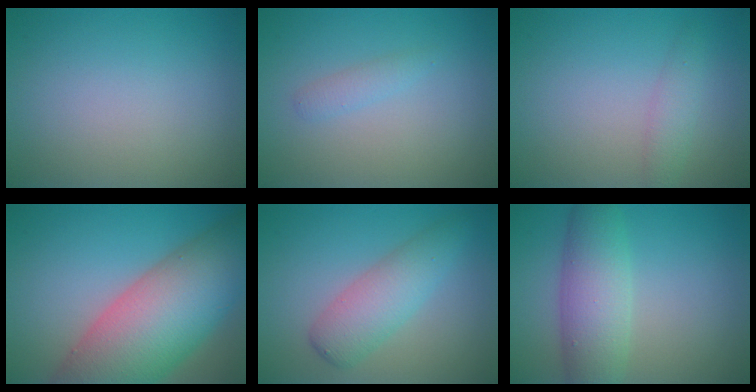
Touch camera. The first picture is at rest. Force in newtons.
{"total": 1.1, "press": 1.1, "slide": 0.1}
{"total": 1.7, "press": 1.7, "slide": 0.1}
{"total": 13.6, "press": 13.6, "slide": 0.7}
{"total": 4.1, "press": 4.1, "slide": 0.0}
{"total": 5.8, "press": 5.8, "slide": 0.3}